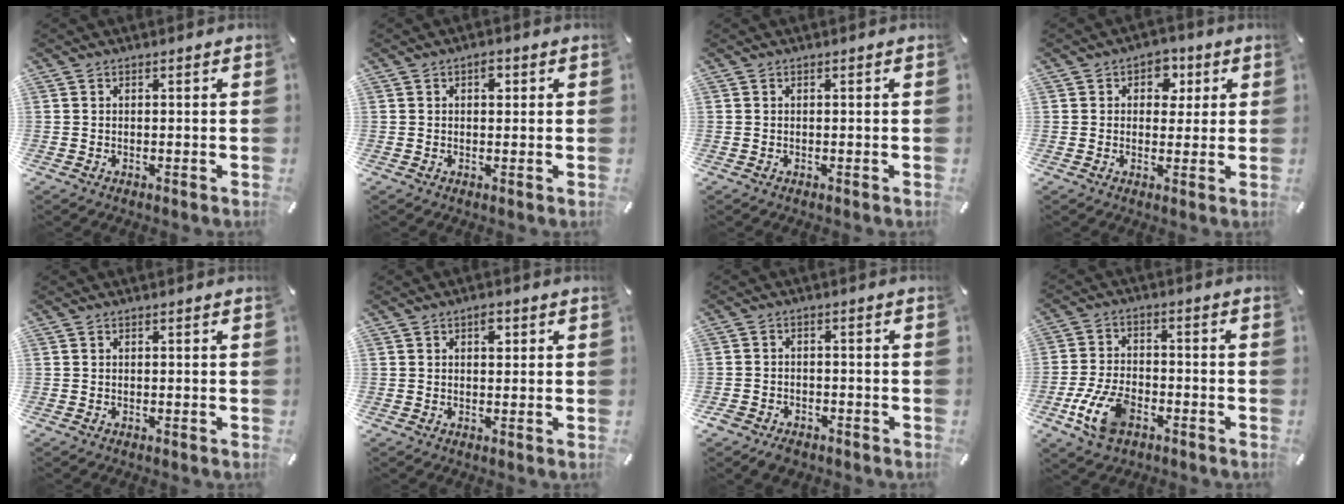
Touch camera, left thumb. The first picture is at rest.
{"total": 2.2, "force": [0.7, 1.4, 1.5], "torque": [-0.016, 0.000, 0.007]}
{"total": 0.0}
{"total": 5.4, "force": [1.2, 4.7, 2.5], "torque": [-0.020, 0.001, 0.014]}
{"total": 0.0}
{"total": 2.4, "force": [0.9, 1.5, 1.7], "torque": [-0.012, -0.005, 0.011]}
{"total": 3.7, "force": [-2.7, 2.5, 0.9], "torque": [-0.021, 0.012, -0.053]}
{"total": 11.0, "force": [-5.0, 6.3, 7.5], "torque": [-0.161, 0.012, -0.090]}